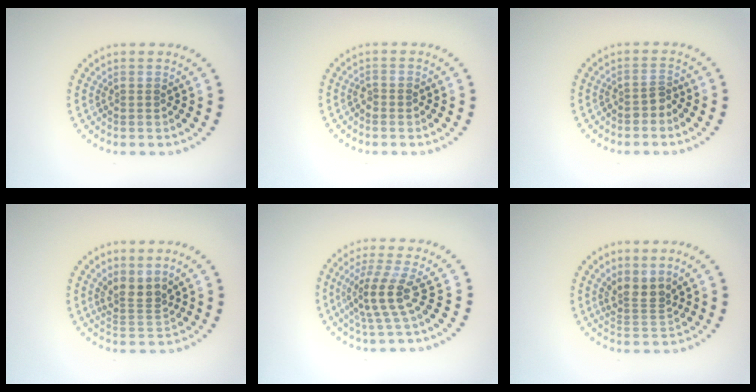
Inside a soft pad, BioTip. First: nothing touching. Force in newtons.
{"total": 0.9, "press": 0.9, "slide": 0.3}
{"total": 1.3, "press": 1.1, "slide": 0.7}
{"total": 2.6, "press": 1.9, "slide": 1.8}
{"total": 3.6, "press": 2.6, "slide": 2.4}
{"total": 2.6, "press": 1.9, "slide": 1.8}